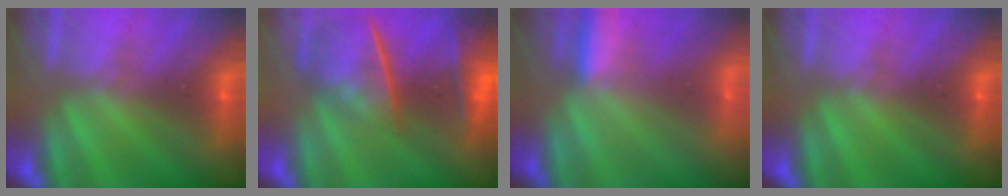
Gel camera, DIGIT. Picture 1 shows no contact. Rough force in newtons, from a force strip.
{"total": 5.7}
{"total": 3.2}
{"total": 0.0}